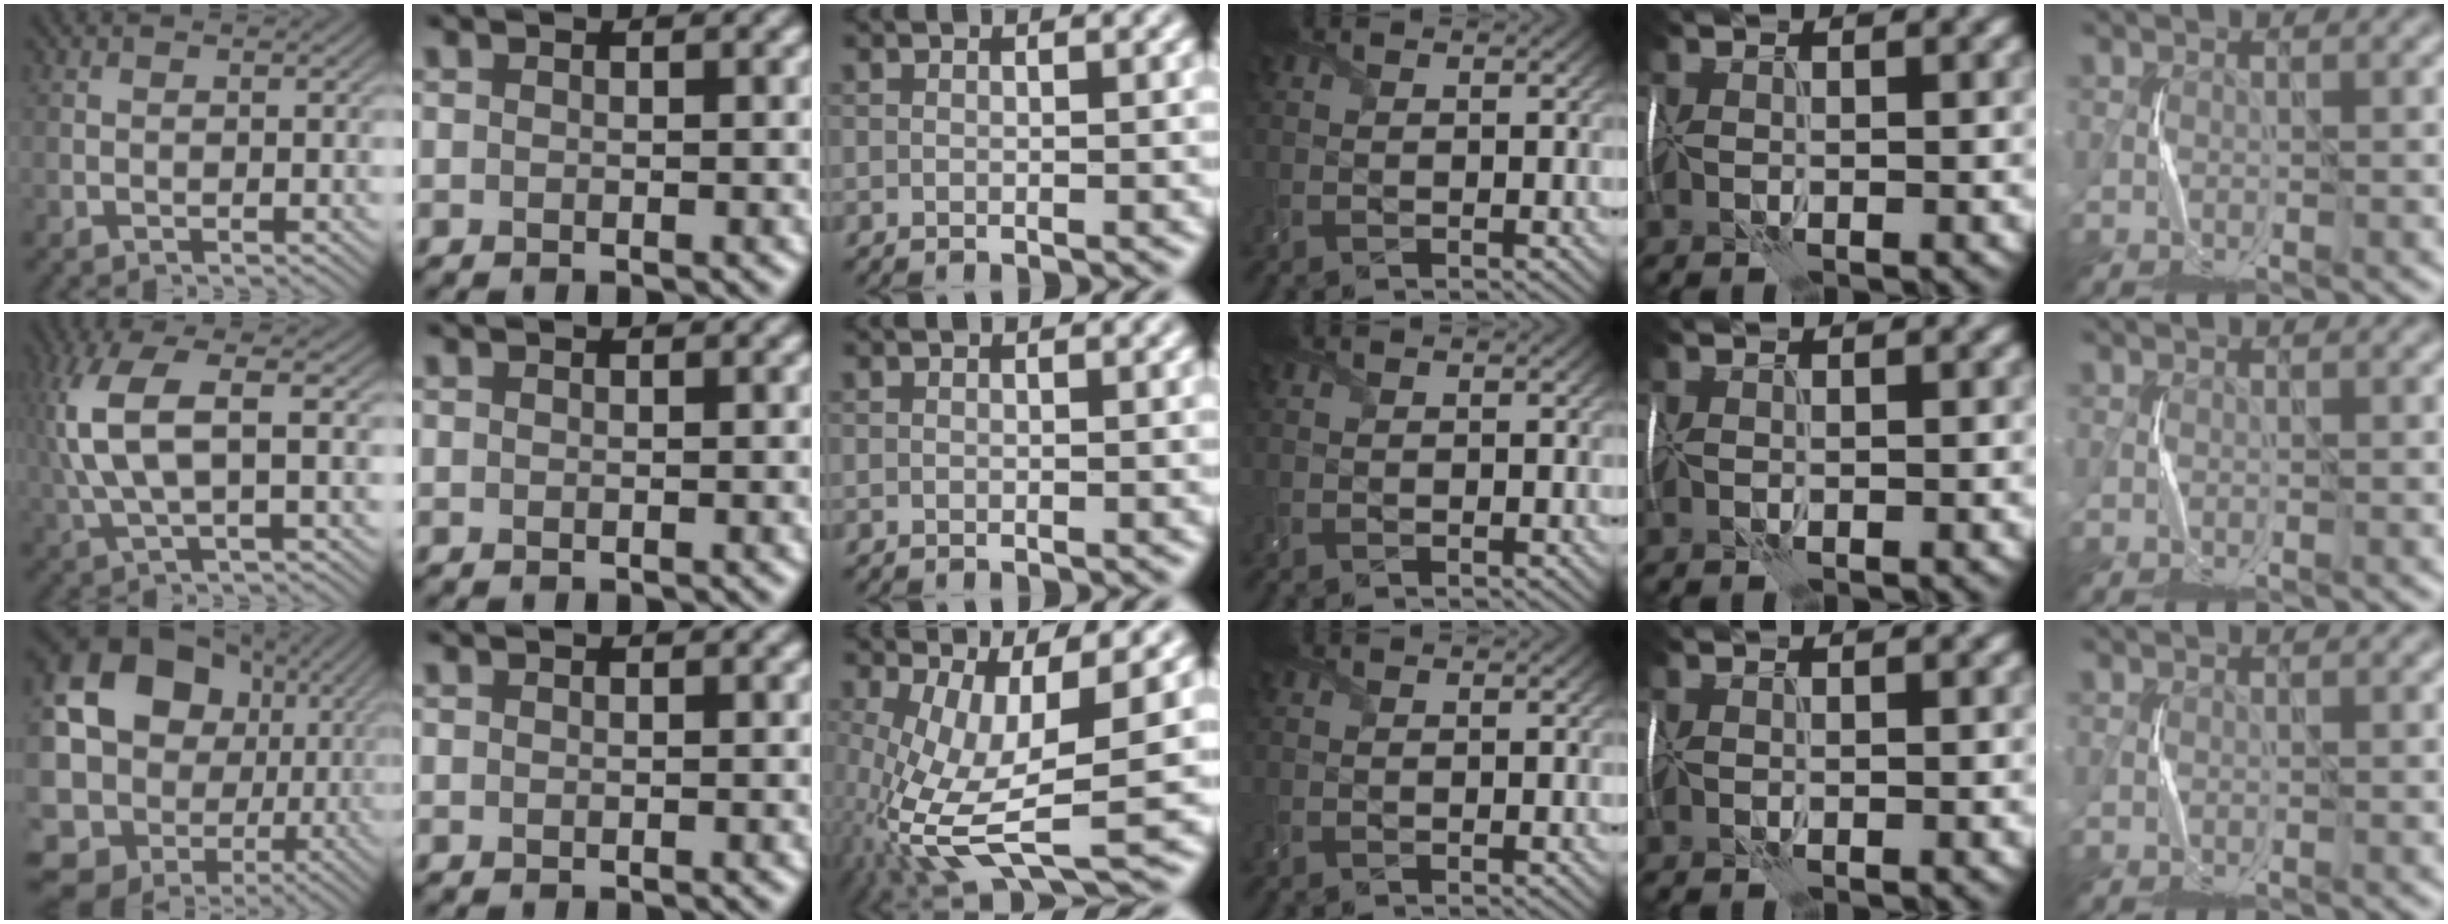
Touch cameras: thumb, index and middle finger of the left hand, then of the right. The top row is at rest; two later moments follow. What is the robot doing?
{"motion": "wrap", "object": "receipt paper"}